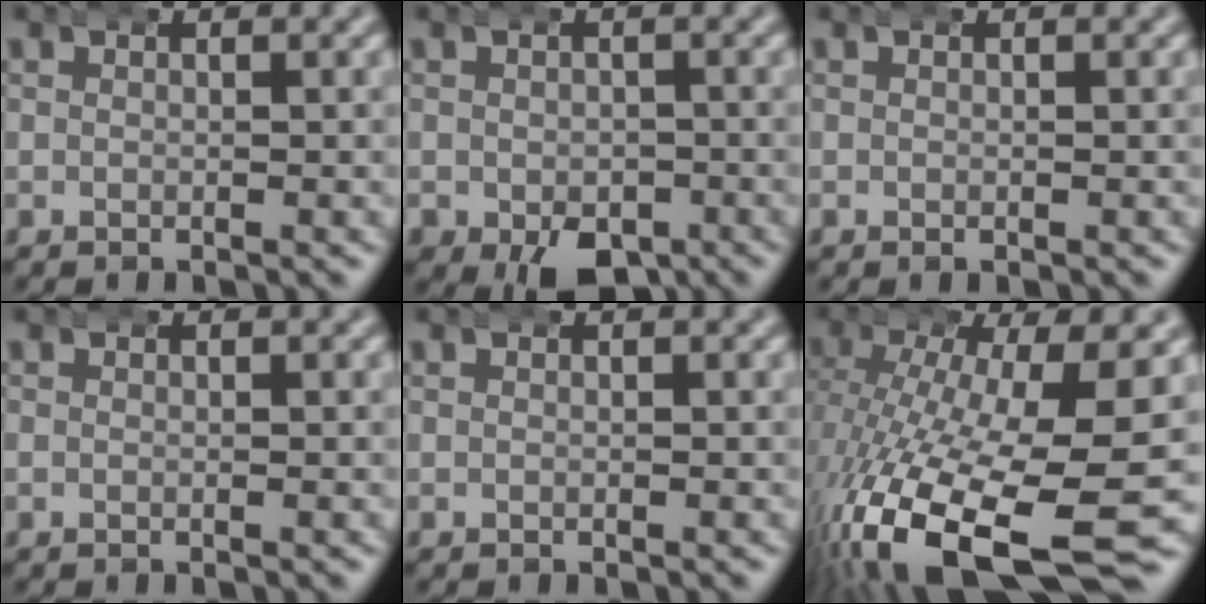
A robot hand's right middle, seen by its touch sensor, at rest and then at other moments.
{"total": 5.3, "force": [-2.4, 3.5, 3.1], "torque": [-0.054, -0.037, -0.017]}
{"total": 0.0}
{"total": 0.5, "force": [0.0, 0.5, 0.2], "torque": [-0.007, 0.003, -0.004]}
{"total": 0.0}
{"total": 13.8, "force": [-5.8, 5.9, 11.1], "torque": [-0.214, -0.052, -0.063]}